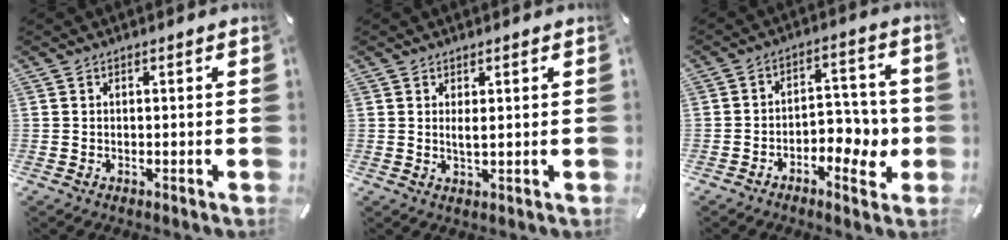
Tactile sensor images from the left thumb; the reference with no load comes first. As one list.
[{"total": 2.2, "force": [0.6, 0.4, 2.1], "torque": [-0.042, -0.001, 0.009]}, {"total": 8.1, "force": [-3.4, 4.9, 5.5], "torque": [-0.059, 0.012, -0.059]}]